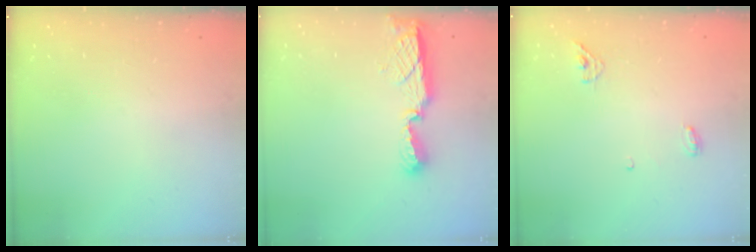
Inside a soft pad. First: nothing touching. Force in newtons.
{"total": 7.6, "press": 7.6, "slide": 0.2}
{"total": 5.1, "press": 5.0, "slide": 1.1}